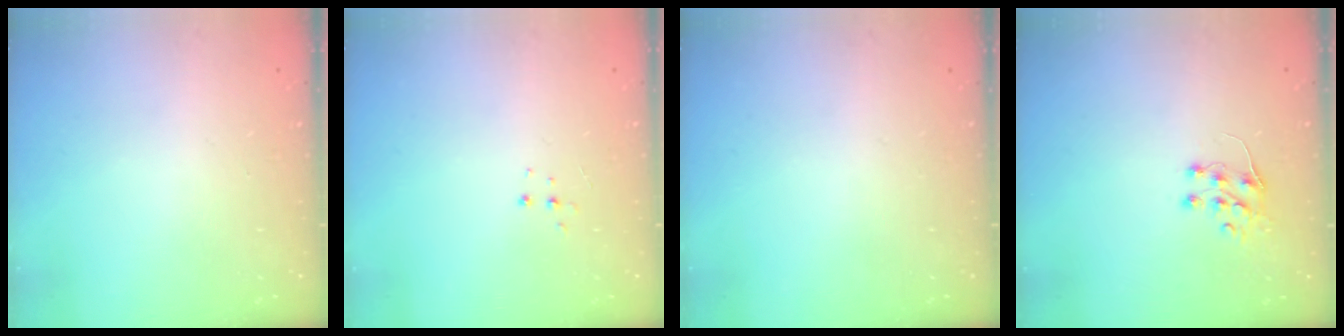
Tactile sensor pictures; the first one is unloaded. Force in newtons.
{"total": 4.2, "press": 4.2, "slide": 0.5}
{"total": 0.0}
{"total": 6.0, "press": 5.9, "slide": 0.7}